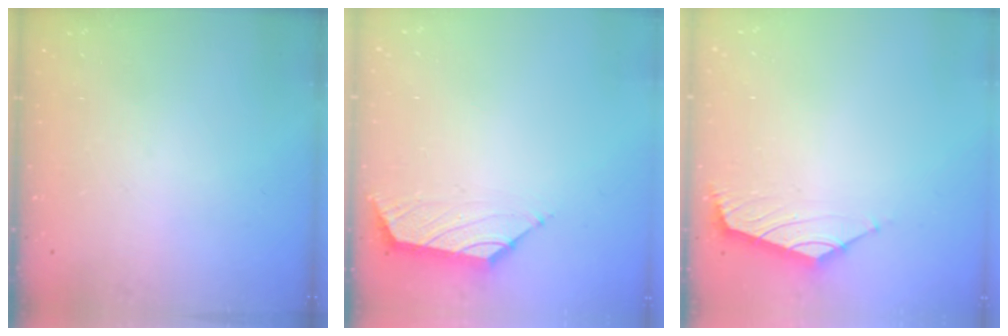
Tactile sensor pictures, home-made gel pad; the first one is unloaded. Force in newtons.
{"total": 1.6, "press": 1.4, "slide": 0.6}
{"total": 1.8, "press": 1.6, "slide": 0.7}